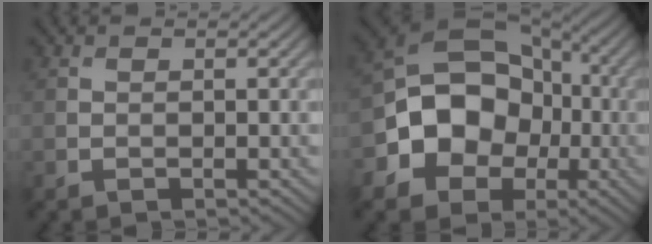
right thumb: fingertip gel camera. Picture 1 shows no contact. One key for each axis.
{"total": 13.3, "fx": -2.8, "fy": 10.7, "fz": 7.3, "tx": -0.120, "ty": -0.010, "tz": -0.079}